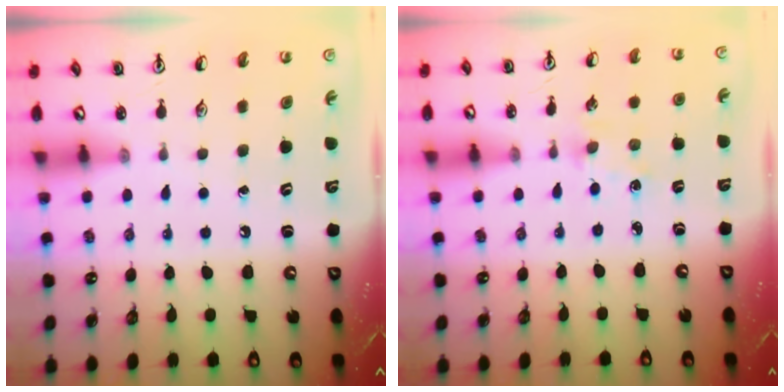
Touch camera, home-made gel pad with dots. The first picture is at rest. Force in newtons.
{"total": 2.5, "press": 2.4, "slide": 0.3}